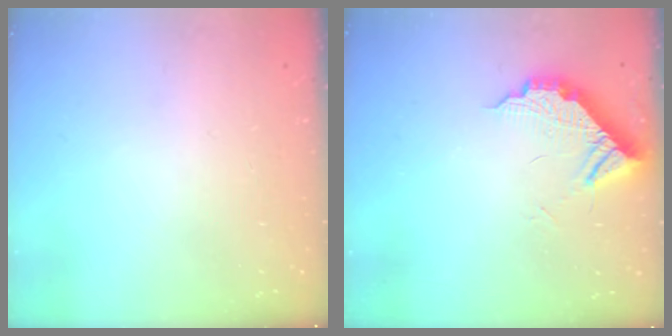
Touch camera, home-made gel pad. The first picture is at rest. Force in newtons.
{"total": 9.5, "press": 9.5, "slide": 0.6}